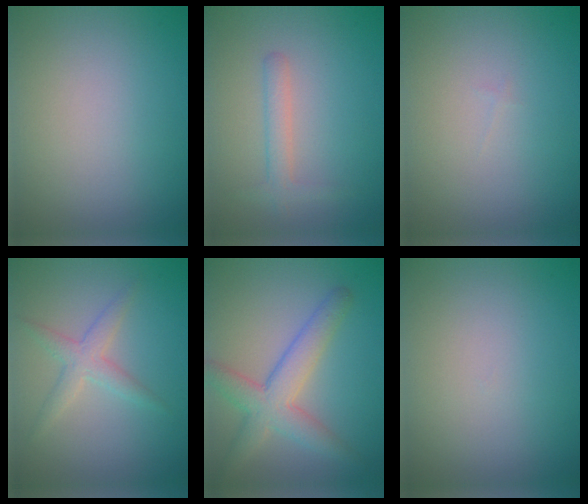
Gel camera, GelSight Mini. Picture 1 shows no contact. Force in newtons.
{"total": 1.8, "press": 1.8, "slide": 0.1}
{"total": 0.0}
{"total": 2.3, "press": 2.3, "slide": 0.1}
{"total": 4.9, "press": 4.9, "slide": 0.3}
{"total": 0.0}